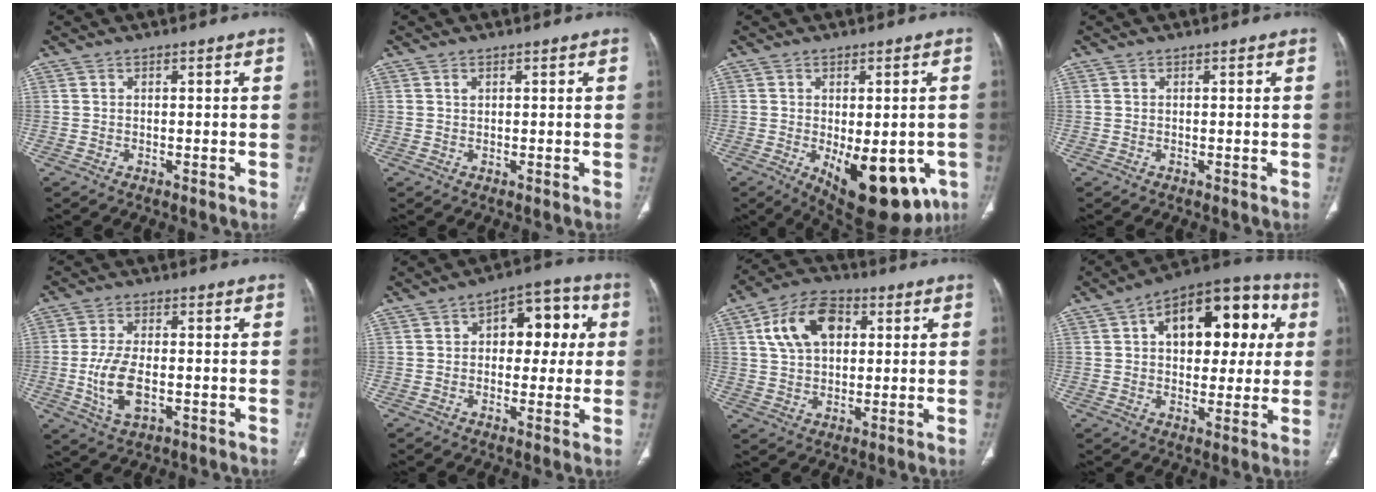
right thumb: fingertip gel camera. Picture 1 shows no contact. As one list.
[{"total": 0.8, "force": [0.4, 0.5, 0.4], "torque": [-0.006, 0.000, 0.009]}, {"total": 17.4, "force": [-6.4, 8.3, 13.9], "torque": [-0.137, -0.009, -0.066]}, {"total": 0.0}, {"total": 8.5, "force": [-1.8, 4.3, 7.1], "torque": [-0.147, 0.001, -0.030]}, {"total": 11.5, "force": [2.3, 6.9, 8.9], "torque": [-0.067, 0.026, 0.025]}, {"total": 12.3, "force": [3.6, 7.9, 8.7], "torque": [-0.139, 0.010, 0.059]}, {"total": 20.4, "force": [5.4, 11.4, 16.0], "torque": [-0.166, 0.025, 0.068]}]